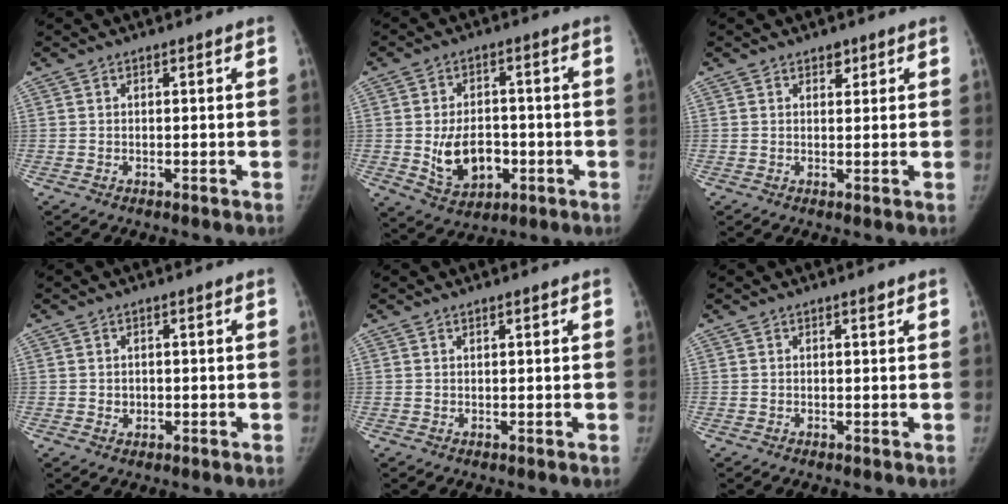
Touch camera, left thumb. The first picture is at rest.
{"total": 10.4, "force": [-2.0, 7.3, 7.1], "torque": [-0.089, 0.005, -0.021]}
{"total": 1.8, "force": [1.2, 1.1, 0.7], "torque": [0.003, -0.006, 0.016]}
{"total": 1.7, "force": [-0.1, 1.5, 0.8], "torque": [-0.005, 0.002, 0.002]}
{"total": 0.7, "force": [0.5, 0.2, 0.4], "torque": [-0.006, -0.002, 0.008]}
{"total": 0.7, "force": [0.5, 0.2, 0.5], "torque": [-0.006, -0.003, 0.007]}